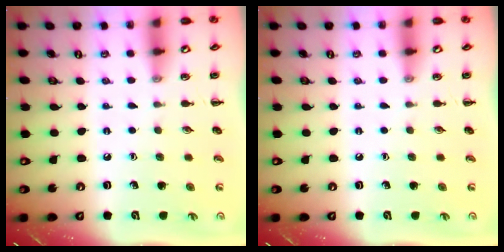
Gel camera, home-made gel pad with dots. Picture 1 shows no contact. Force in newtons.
{"total": 0.0}